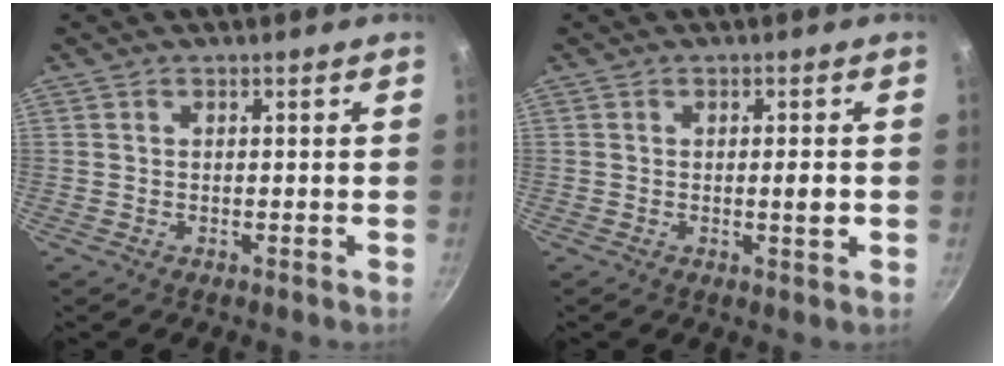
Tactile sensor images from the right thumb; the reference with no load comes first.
{"total": 2.9, "force": [-0.3, 0.6, 2.8], "torque": [-0.040, -0.002, -0.004]}